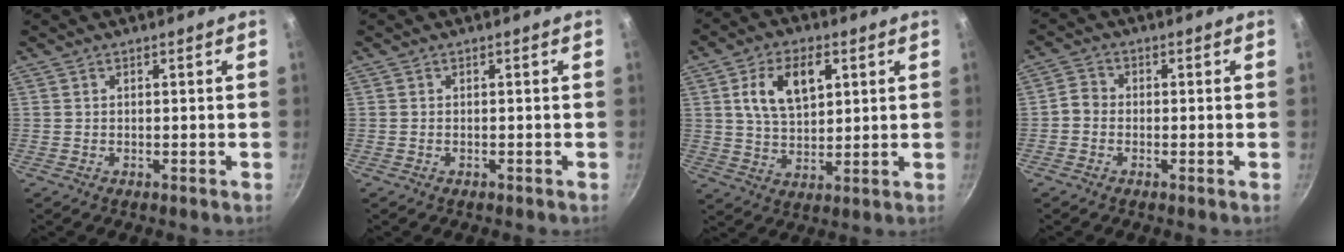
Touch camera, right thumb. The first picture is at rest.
{"total": 0.0}
{"total": 11.3, "force": [3.6, 6.6, 8.5], "torque": [-0.133, -0.006, 0.068]}
{"total": 2.9, "force": [-0.8, 2.4, 1.5], "torque": [-0.018, 0.009, -0.024]}